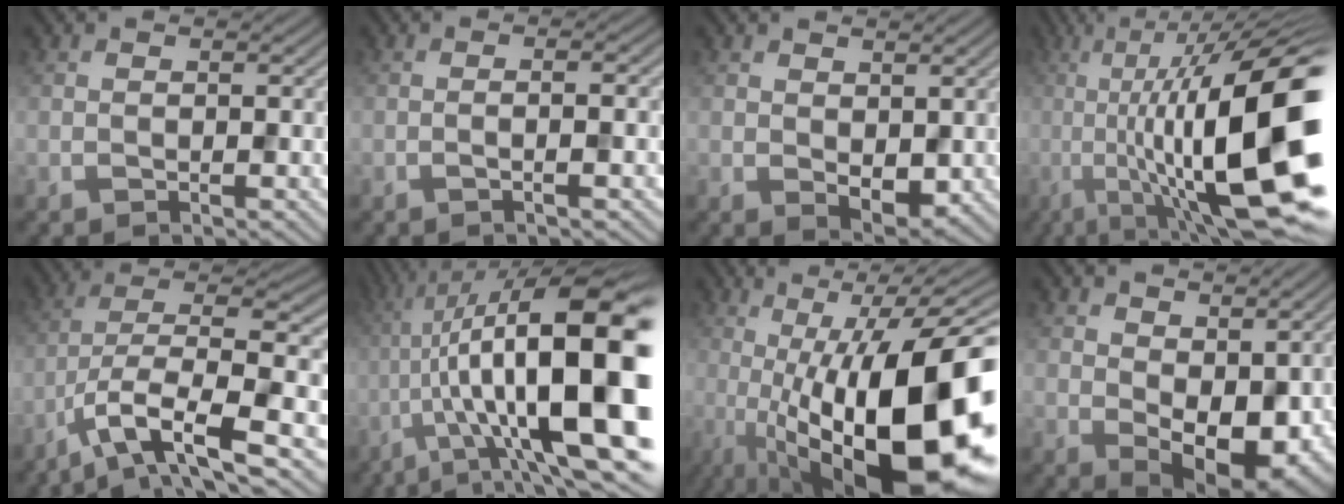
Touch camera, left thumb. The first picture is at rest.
{"total": 3.5, "force": [-1.0, 0.6, 3.3], "torque": [-0.048, 0.008, -0.023]}
{"total": 3.0, "force": [0.7, 1.9, 2.2], "torque": [-0.042, -0.010, 0.018]}
{"total": 20.1, "force": [-3.0, 6.5, 18.8], "torque": [-0.288, 0.003, -0.042]}
{"total": 12.1, "force": [-6.1, 3.3, 10.0], "torque": [-0.183, -0.003, -0.105]}
{"total": 22.1, "force": [-3.3, 7.4, 20.5], "torque": [-0.315, 0.027, -0.051]}
{"total": 20.9, "force": [-4.9, 7.4, 19.0], "torque": [-0.260, 0.012, -0.085]}
{"total": 10.1, "force": [0.8, 6.3, 7.9], "torque": [-0.130, -0.022, 0.026]}